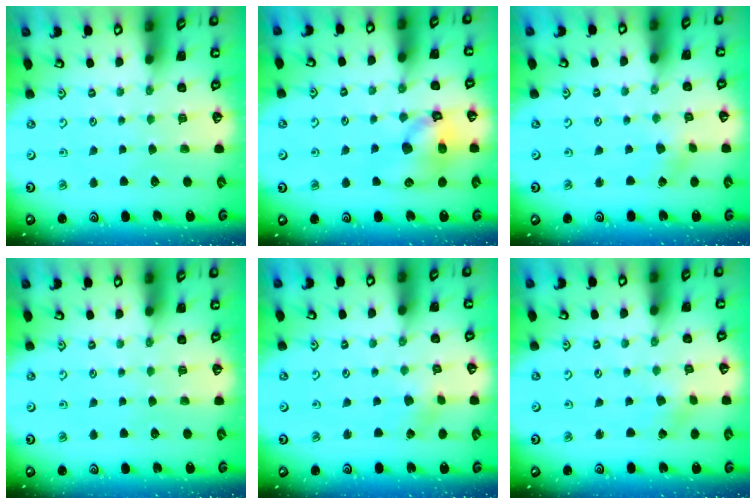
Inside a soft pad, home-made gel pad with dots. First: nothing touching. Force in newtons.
{"total": 11.6, "press": 11.5, "slide": 1.5}
{"total": 2.0, "press": 1.9, "slide": 0.6}
{"total": 0.0}
{"total": 2.0, "press": 2.0, "slide": 0.3}
{"total": 0.5, "press": 0.5, "slide": 0.1}